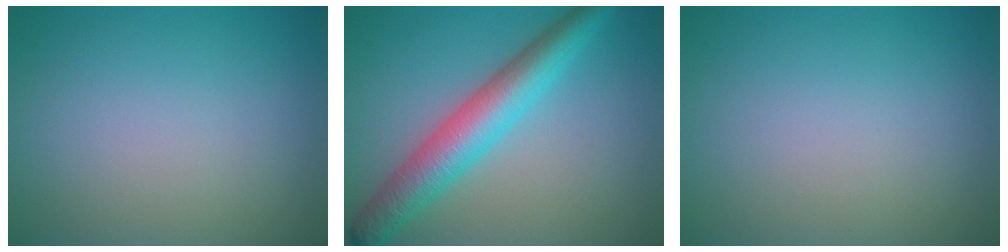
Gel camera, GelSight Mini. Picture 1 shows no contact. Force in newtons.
{"total": 6.0, "press": 6.0, "slide": 0.1}
{"total": 0.0}